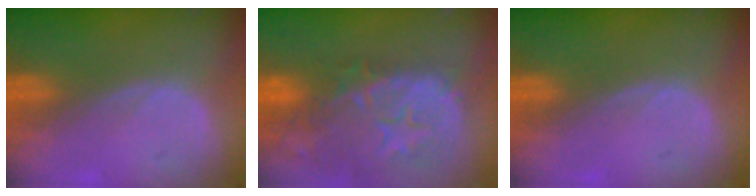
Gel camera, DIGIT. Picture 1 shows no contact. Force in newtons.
{"total": 15.0, "press": 11.9, "slide": 9.0}
{"total": 0.0}